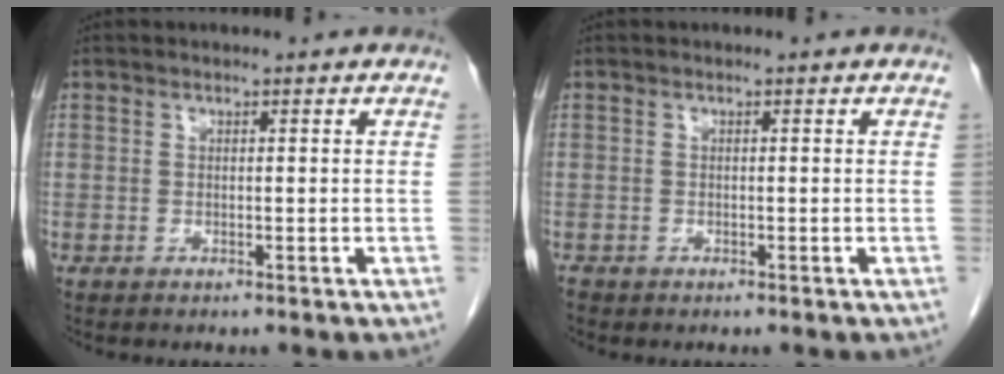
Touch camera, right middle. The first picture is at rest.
{"total": 0.9, "force": [-0.7, 0.5, 0.1], "torque": [-0.005, 0.000, -0.011]}